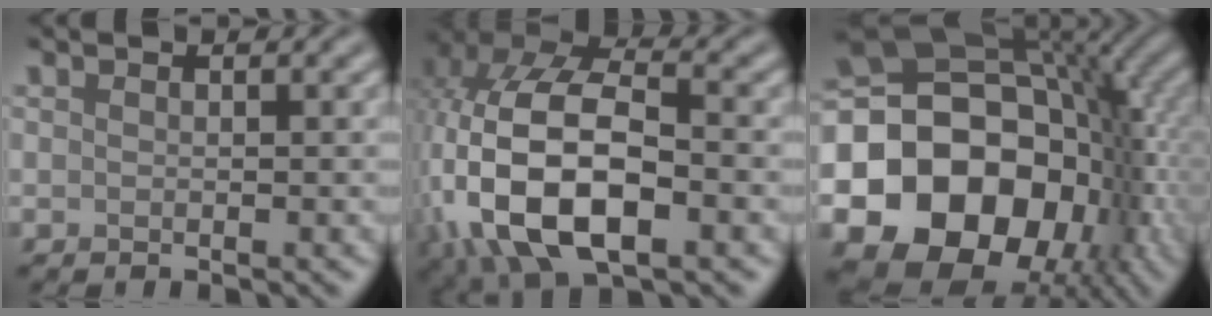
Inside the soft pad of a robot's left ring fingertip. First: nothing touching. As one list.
[{"total": 13.8, "force": [-3.7, 7.5, 11.0], "torque": [-0.241, -0.008, -0.063]}, {"total": 20.2, "force": [-5.2, 15.8, 11.5], "torque": [-0.190, -0.022, -0.091]}]